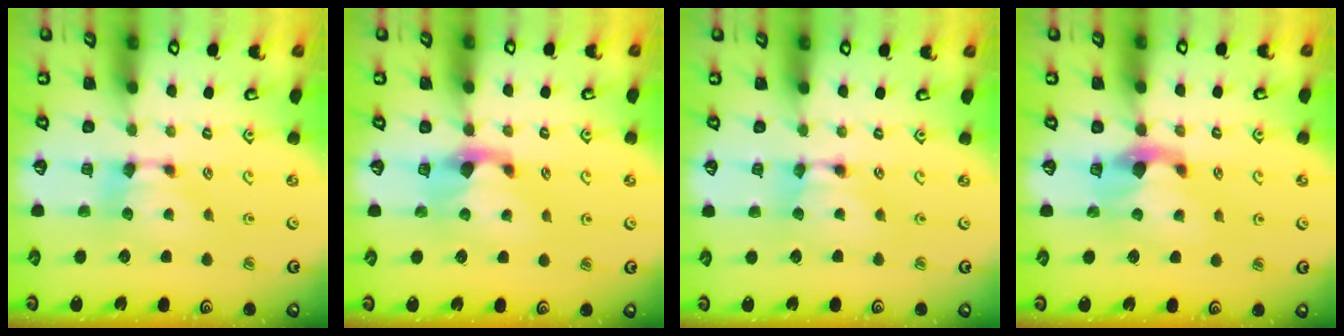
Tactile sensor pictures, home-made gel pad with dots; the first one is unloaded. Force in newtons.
{"total": 2.1, "press": 1.6, "slide": 1.2}
{"total": 1.7, "press": 1.7, "slide": 0.1}
{"total": 2.3, "press": 1.9, "slide": 1.3}